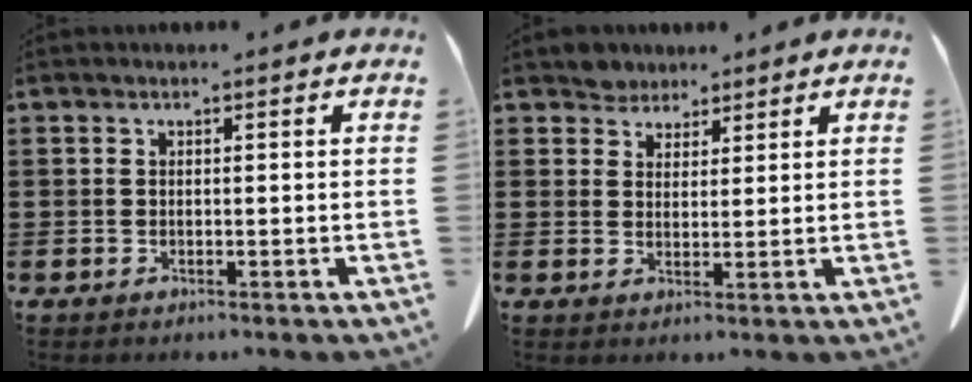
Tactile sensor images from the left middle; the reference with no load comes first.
{"total": 3.2, "force": [2.9, 1.4, -0.1], "torque": [-0.010, 0.001, 0.058]}